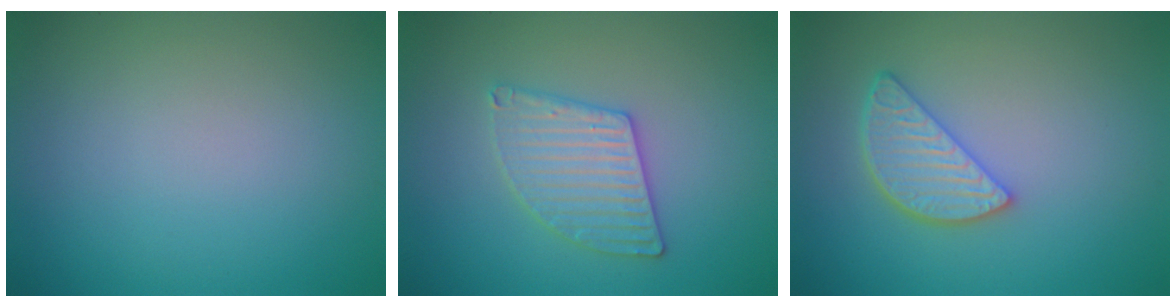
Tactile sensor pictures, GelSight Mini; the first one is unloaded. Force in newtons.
{"total": 3.0, "press": 3.0, "slide": 0.2}
{"total": 3.6, "press": 3.1, "slide": 1.9}